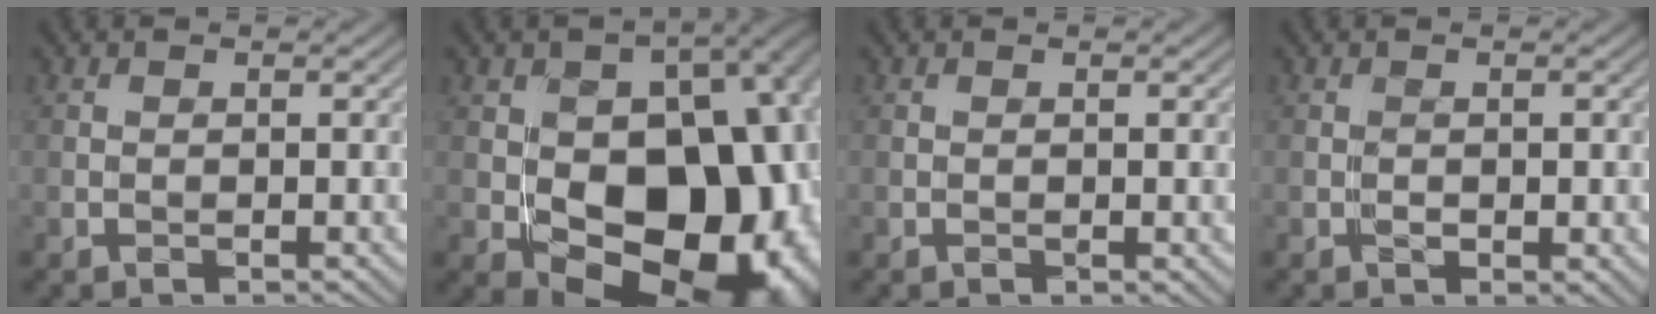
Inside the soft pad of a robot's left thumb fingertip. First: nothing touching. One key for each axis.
{"total": 19.8, "fx": -2.5, "fy": 14.0, "fz": 13.7, "tx": -0.135, "ty": -0.030, "tz": -0.025}
{"total": 1.9, "fx": -0.2, "fy": 0.7, "fz": 1.7, "tx": -0.022, "ty": -0.003, "tz": -0.001}
{"total": 1.7, "fx": -0.2, "fy": 1.0, "fz": 1.3, "tx": -0.016, "ty": -0.007, "tz": 0.004}